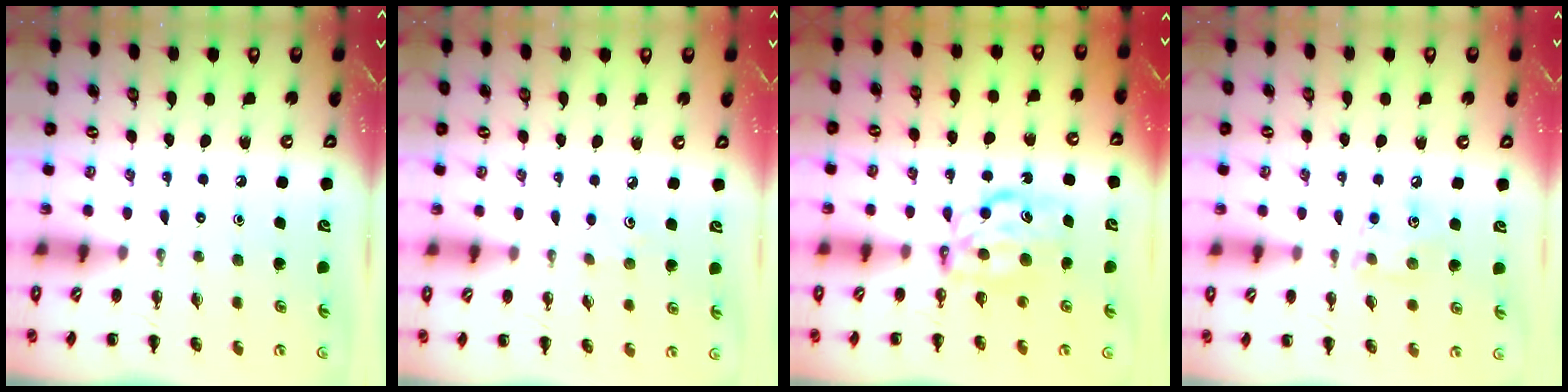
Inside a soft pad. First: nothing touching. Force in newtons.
{"total": 4.8, "press": 4.7, "slide": 1.2}
{"total": 7.3, "press": 7.3, "slide": 0.6}
{"total": 6.4, "press": 6.4, "slide": 0.3}